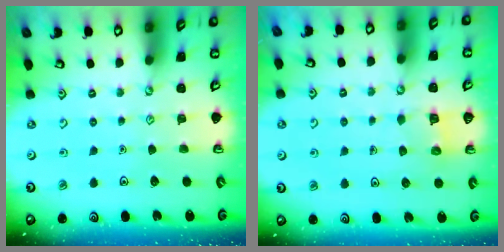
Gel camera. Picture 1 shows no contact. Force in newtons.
{"total": 3.8, "press": 3.8, "slide": 0.4}